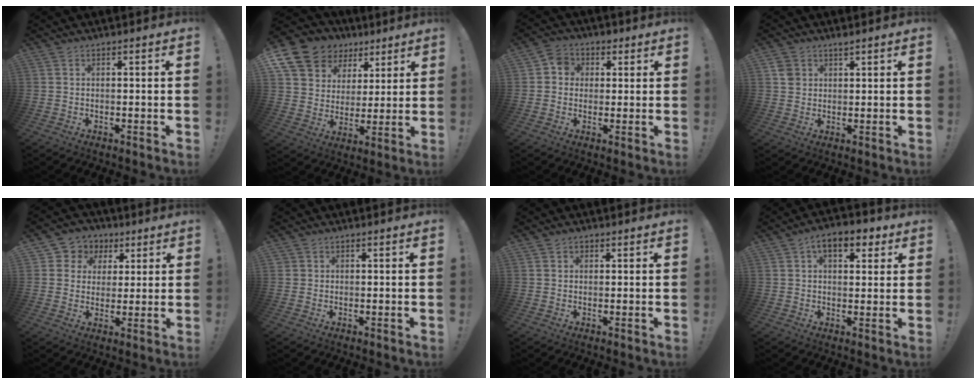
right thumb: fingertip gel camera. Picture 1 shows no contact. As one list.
[{"total": 14.1, "force": [8.8, 10.0, 4.7], "torque": [-0.079, -0.062, 0.177]}, {"total": 5.3, "force": [0.3, 5.0, 1.8], "torque": [-0.019, 0.007, 0.005]}, {"total": 2.9, "force": [1.9, 2.0, 0.8], "torque": [-0.005, -0.009, 0.034]}, {"total": 7.2, "force": [1.7, 6.8, 1.6], "torque": [-0.020, -0.010, 0.038]}, {"total": 1.4, "force": [0.4, 1.3, 0.2], "torque": [-0.005, 0.000, 0.009]}, {"total": 1.1, "force": [0.6, 0.9, 0.2], "torque": [0.000, 0.000, 0.010]}, {"total": 8.4, "force": [4.0, 4.6, 5.8], "torque": [-0.075, -0.005, 0.068]}]